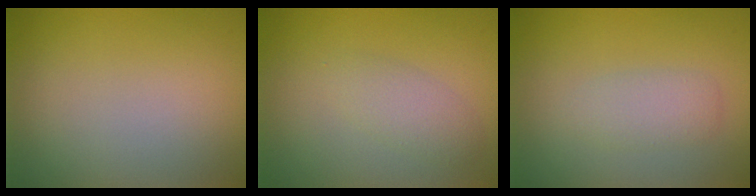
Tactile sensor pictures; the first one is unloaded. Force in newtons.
{"total": 2.0, "press": 2.0, "slide": 0.1}
{"total": 2.0, "press": 2.0, "slide": 0.2}